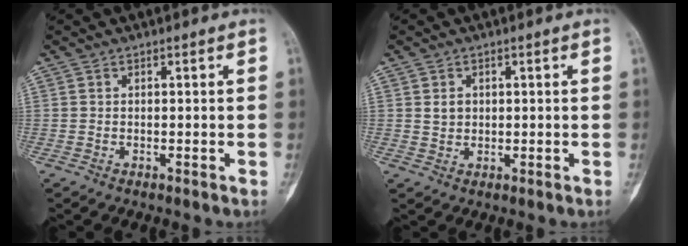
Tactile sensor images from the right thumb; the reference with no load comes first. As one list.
[{"total": 2.1, "force": [0.5, 1.7, 1.0], "torque": [-0.004, -0.003, 0.011]}]